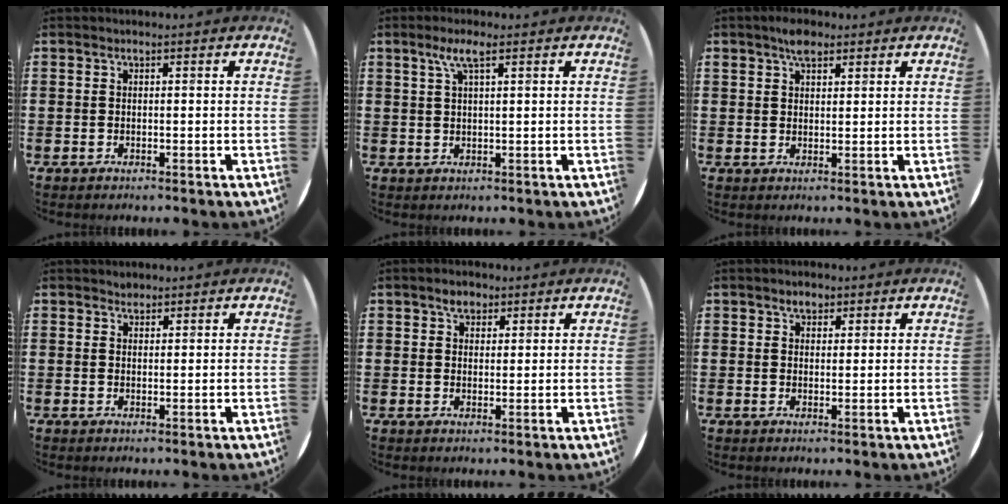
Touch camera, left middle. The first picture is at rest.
{"total": 3.3, "force": [1.8, 0.5, 2.7], "torque": [-0.056, 0.008, 0.029]}
{"total": 3.0, "force": [2.4, 1.4, 1.2], "torque": [-0.011, 0.000, 0.041]}
{"total": 1.1, "force": [1.0, 0.4, -0.1], "torque": [0.009, -0.001, 0.017]}
{"total": 2.3, "force": [1.8, 1.3, 0.7], "torque": [0.001, -0.001, 0.030]}
{"total": 1.8, "force": [1.5, 1.0, 0.5], "torque": [-0.003, 0.001, 0.026]}